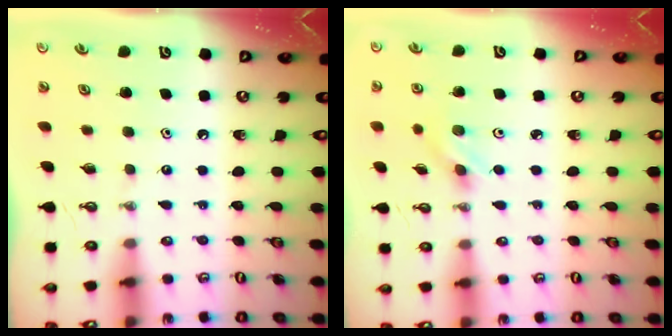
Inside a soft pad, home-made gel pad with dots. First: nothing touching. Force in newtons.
{"total": 2.8, "press": 2.4, "slide": 1.4}